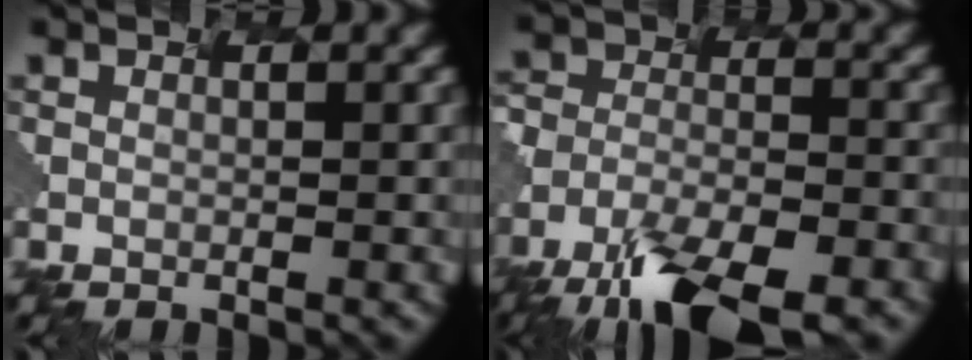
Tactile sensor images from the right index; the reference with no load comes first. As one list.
[{"total": 10.0, "force": [-7.9, 2.9, 5.4], "torque": [-0.133, -0.020, -0.128]}]